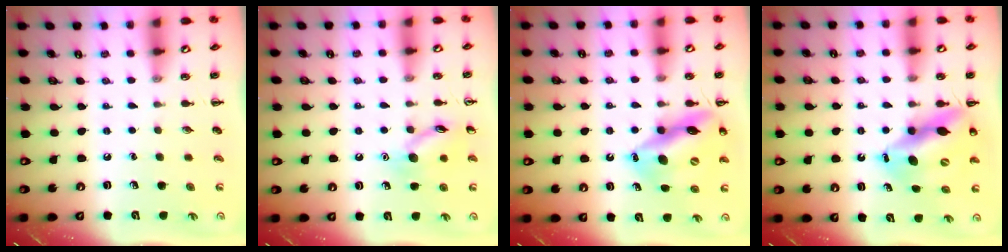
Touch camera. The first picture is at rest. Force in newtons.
{"total": 10.7, "press": 10.6, "slide": 0.6}
{"total": 16.9, "press": 16.5, "slide": 3.6}
{"total": 13.8, "press": 13.2, "slide": 4.1}